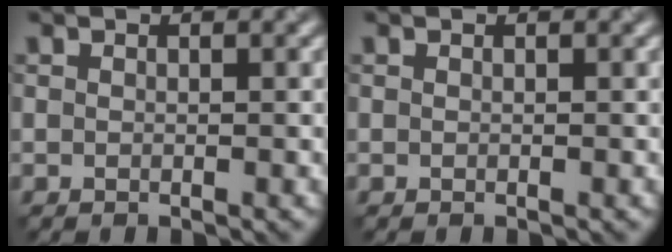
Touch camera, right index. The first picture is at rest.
{"total": 0.0}